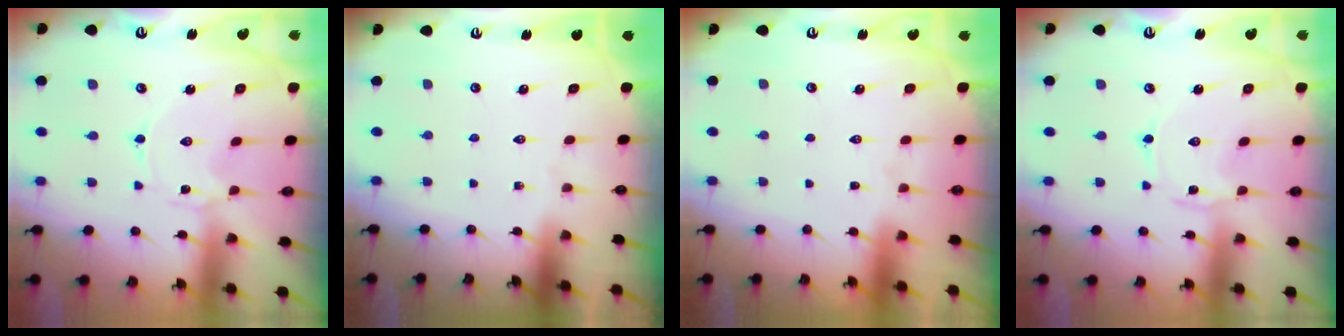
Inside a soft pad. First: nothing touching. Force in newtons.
{"total": 0.0}
{"total": 1.5, "press": 1.5, "slide": 0.1}
{"total": 0.6, "press": 0.6, "slide": 0.1}